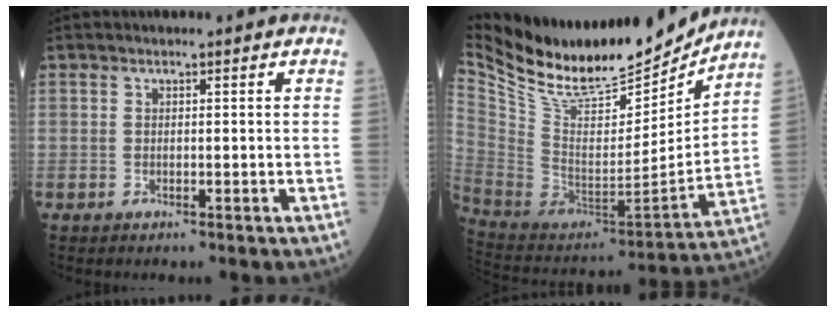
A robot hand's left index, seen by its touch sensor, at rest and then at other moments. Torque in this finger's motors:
{"motor_torque": [0.18, -0.45, 0.03, 0.02]}